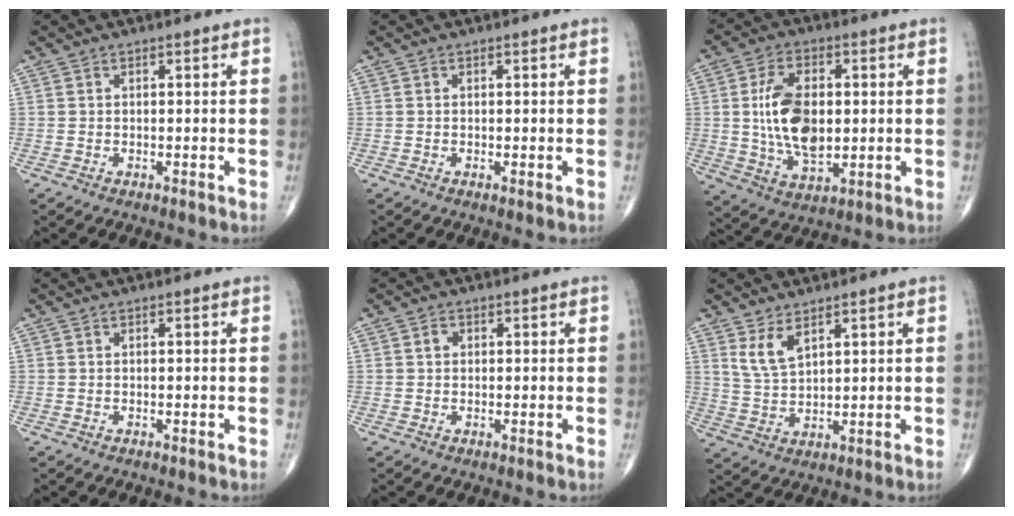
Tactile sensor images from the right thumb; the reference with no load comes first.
{"total": 0.5, "force": [-0.1, 0.1, 0.5], "torque": [-0.015, -0.003, -0.002]}
{"total": 13.4, "force": [0.8, 7.6, 11.0], "torque": [-0.191, -0.005, 0.020]}
{"total": 0.0}
{"total": 1.3, "force": [0.2, 1.1, 0.7], "torque": [-0.007, 0.003, 0.002]}
{"total": 5.1, "force": [3.1, 2.1, 3.5], "torque": [-0.068, -0.022, 0.069]}